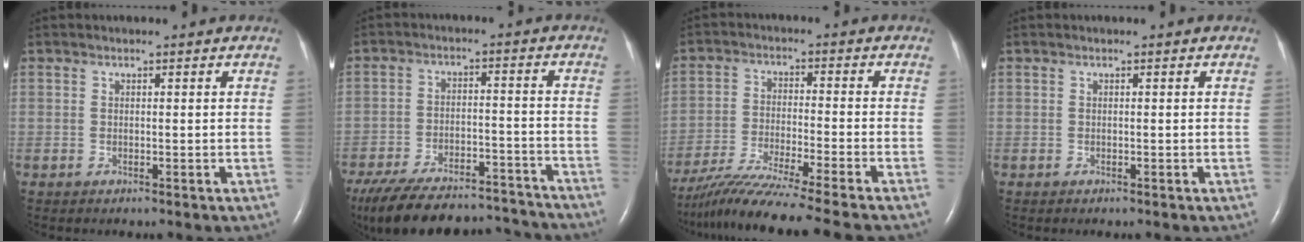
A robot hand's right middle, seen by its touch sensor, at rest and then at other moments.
{"total": 22.4, "force": [-20.0, 5.9, 8.1], "torque": [-0.161, -0.008, -0.286]}
{"total": 16.7, "force": [-14.5, -2.1, 8.1], "torque": [-0.146, -0.043, -0.241]}
{"total": 0.0}